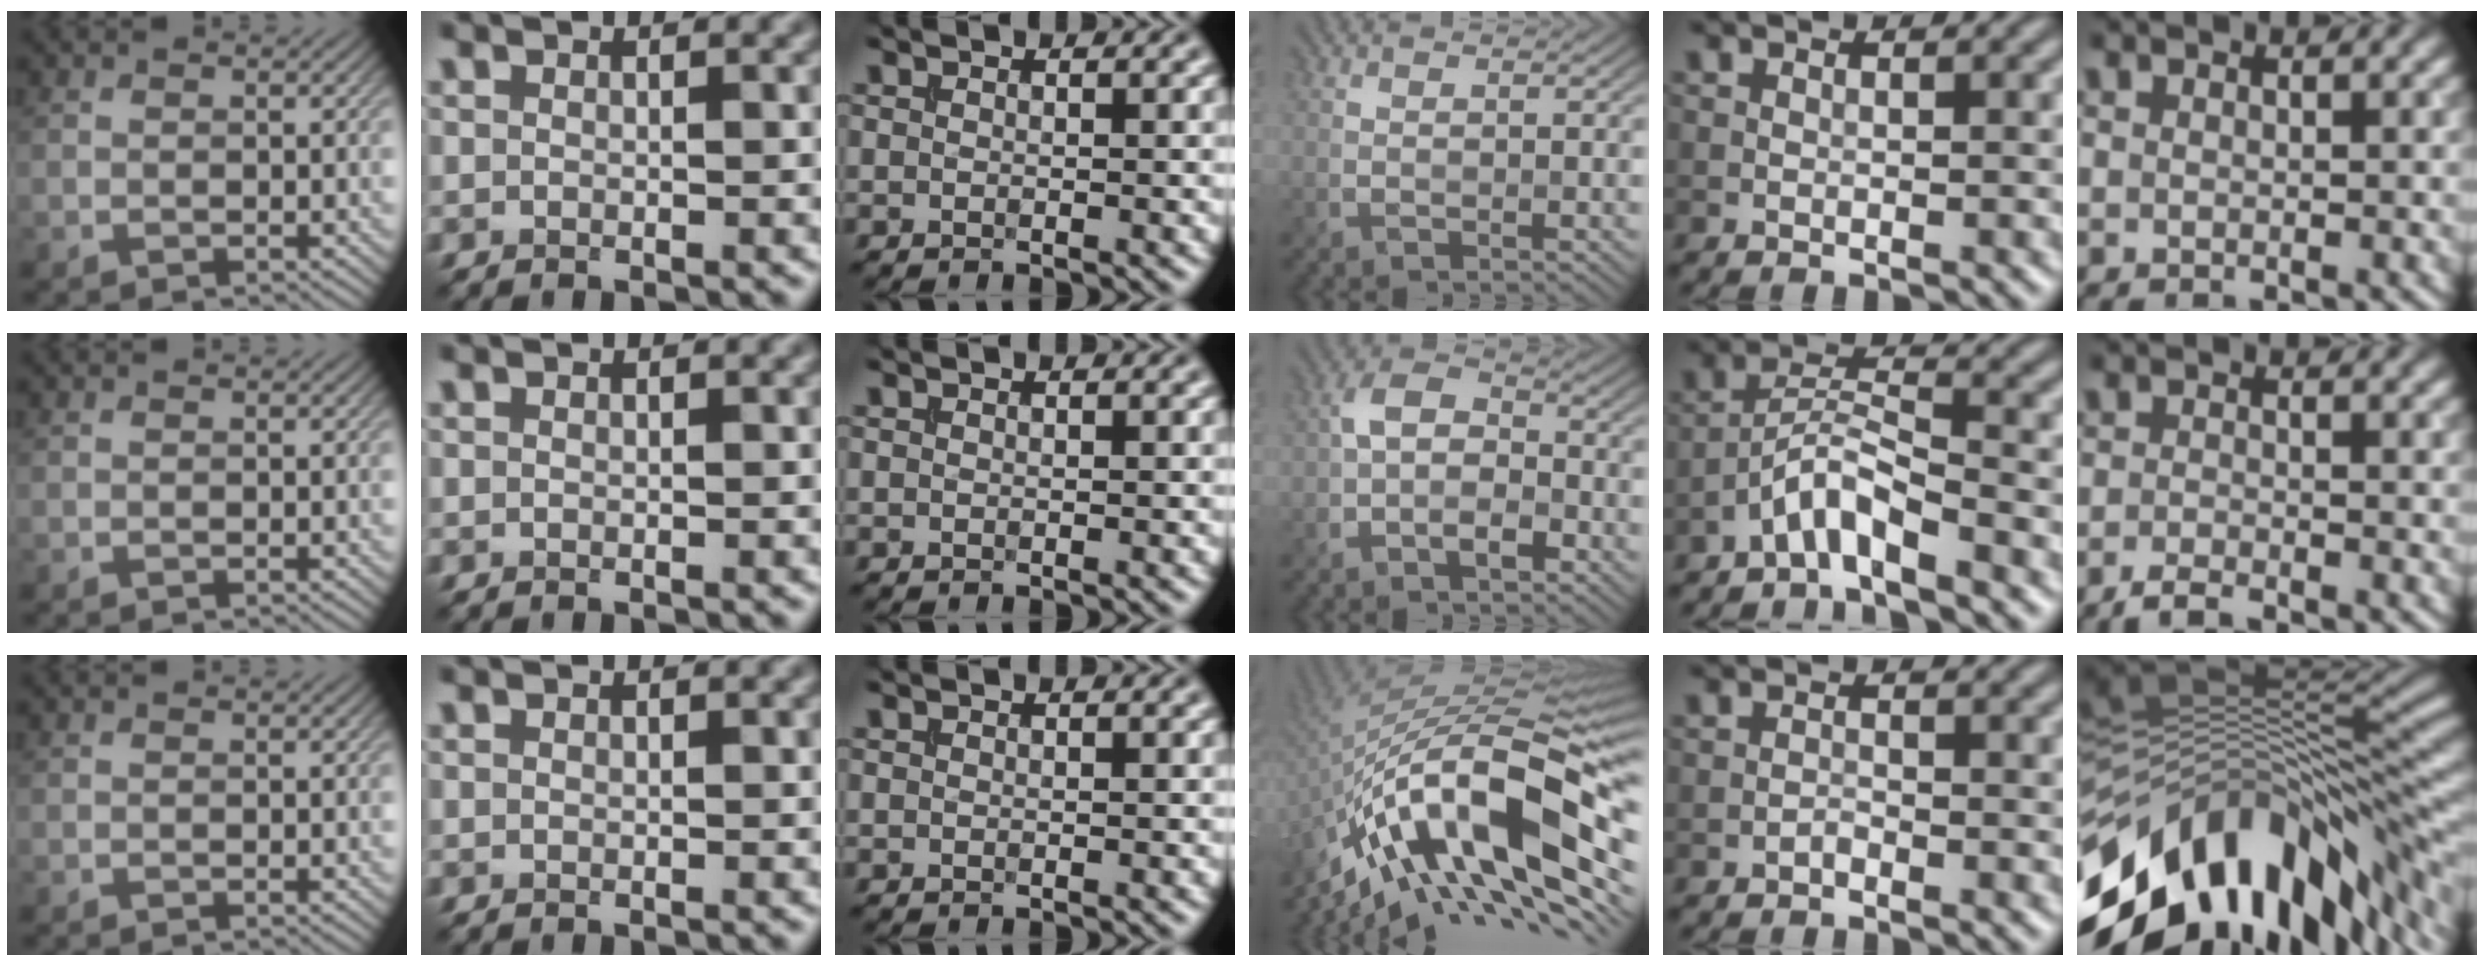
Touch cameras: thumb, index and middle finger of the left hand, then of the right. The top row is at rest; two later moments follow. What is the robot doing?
{"motion": "insert", "object": "file holder"}